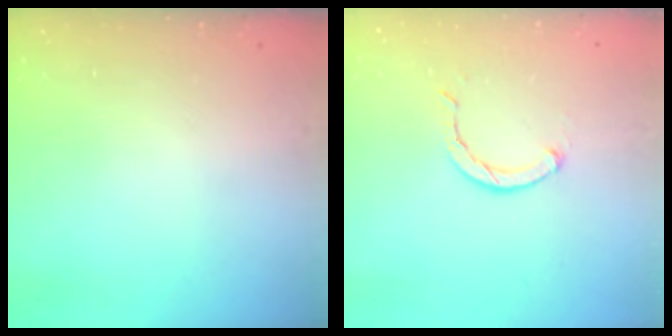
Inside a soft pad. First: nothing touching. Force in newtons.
{"total": 3.3, "press": 3.2, "slide": 0.7}